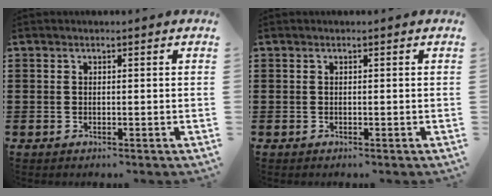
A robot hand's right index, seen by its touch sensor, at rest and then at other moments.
{"total": 0.0}